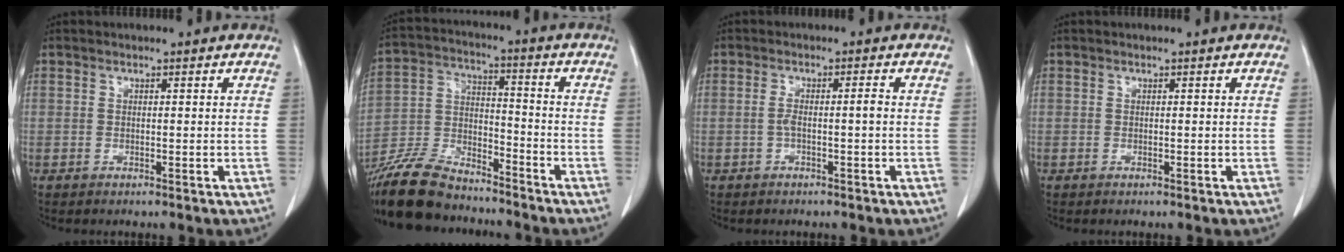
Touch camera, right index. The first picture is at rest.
{"total": 14.0, "force": [-12.5, 4.1, 4.9], "torque": [-0.097, 0.001, -0.228]}
{"total": 2.3, "force": [-0.5, 0.1, 2.3], "torque": [-0.043, 0.006, -0.007]}
{"total": 0.0}